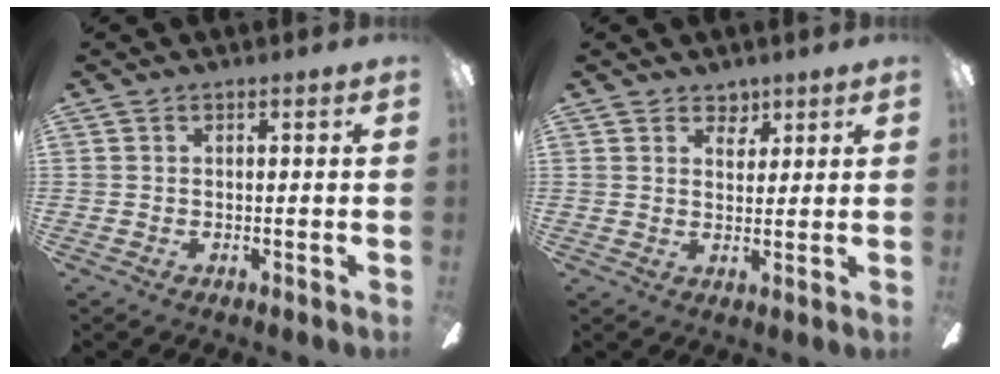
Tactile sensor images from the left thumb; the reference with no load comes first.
{"total": 3.9, "force": [2.9, 2.5, 0.6], "torque": [0.001, -0.013, 0.050]}